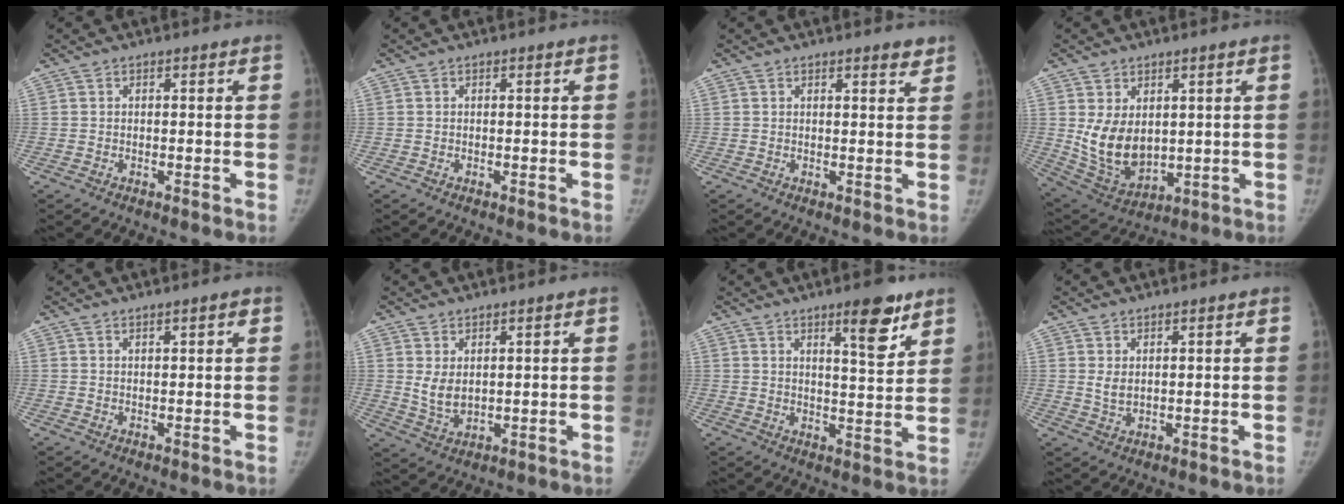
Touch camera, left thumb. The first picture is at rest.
{"total": 0.0}
{"total": 2.2, "force": [1.7, 0.4, 1.3], "torque": [-0.010, -0.012, 0.022]}
{"total": 11.0, "force": [1.6, 7.5, 7.9], "torque": [-0.121, -0.020, 0.058]}
{"total": 1.8, "force": [1.1, 0.3, 1.4], "torque": [-0.020, -0.004, 0.017]}
{"total": 4.7, "force": [1.5, 2.6, 3.6], "torque": [-0.057, -0.020, 0.040]}
{"total": 8.7, "force": [5.6, 2.2, 6.3], "torque": [-0.075, -0.038, 0.082]}
{"total": 2.7, "force": [1.1, 1.2, 2.1], "torque": [-0.035, -0.012, 0.027]}